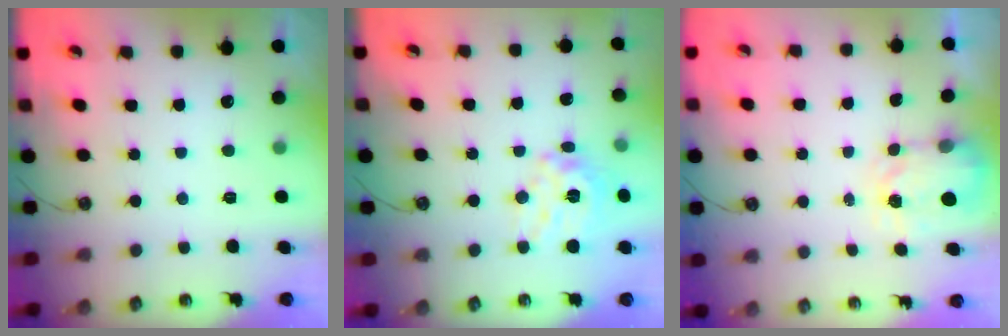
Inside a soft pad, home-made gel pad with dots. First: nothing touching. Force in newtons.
{"total": 13.9, "press": 13.9, "slide": 1.4}
{"total": 4.0, "press": 3.9, "slide": 0.6}